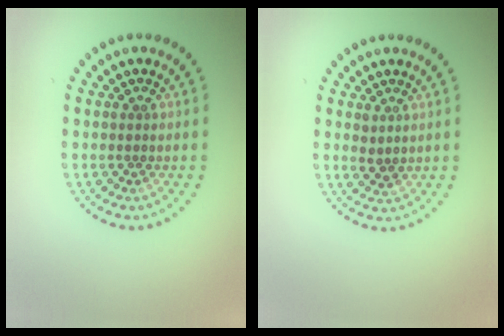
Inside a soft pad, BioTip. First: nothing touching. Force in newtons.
{"total": 1.1, "press": 1.0, "slide": 0.4}